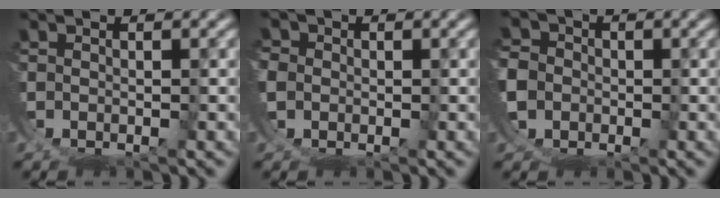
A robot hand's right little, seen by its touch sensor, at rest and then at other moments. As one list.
[{"total": 2.5, "force": [-0.1, 2.3, 1.0], "torque": [-0.037, -0.011, 0.000]}, {"total": 7.6, "force": [-0.2, 7.0, 3.1], "torque": [-0.079, -0.019, -0.010]}]